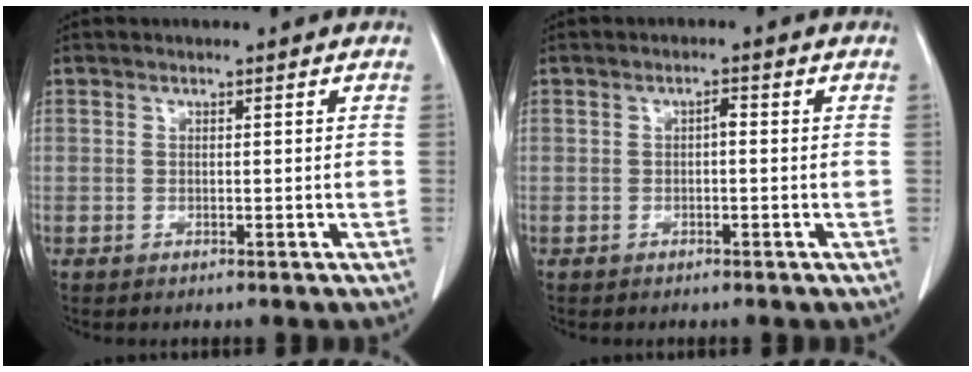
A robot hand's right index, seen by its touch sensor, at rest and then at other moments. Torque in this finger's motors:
{"motor_torque": [0.31, -0.18, 0.15, 0.03]}